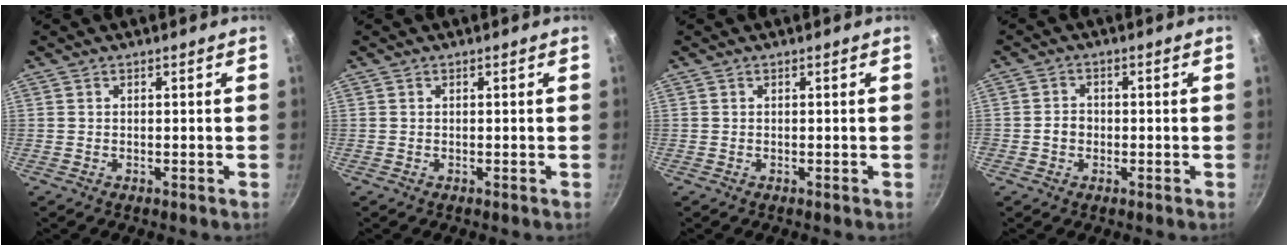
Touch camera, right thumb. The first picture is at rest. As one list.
[{"total": 0.0}, {"total": 0.0}, {"total": 2.6, "force": [-0.6, 2.3, 1.1], "torque": [-0.004, 0.011, -0.013]}]